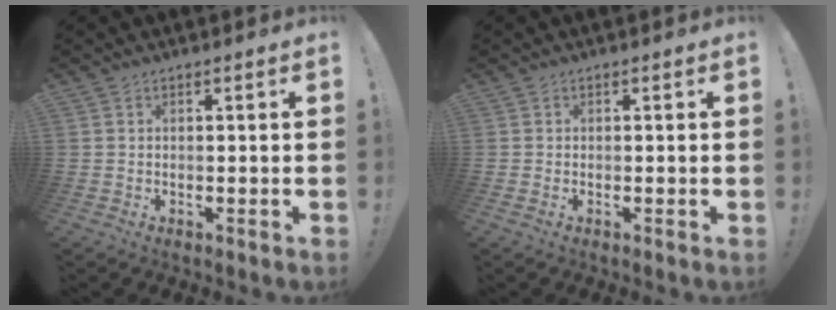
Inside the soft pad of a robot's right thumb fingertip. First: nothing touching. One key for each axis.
{"total": 0.8, "fx": 0.2, "fy": -0.3, "fz": 0.7, "tx": -0.012, "ty": -0.002, "tz": 0.003}